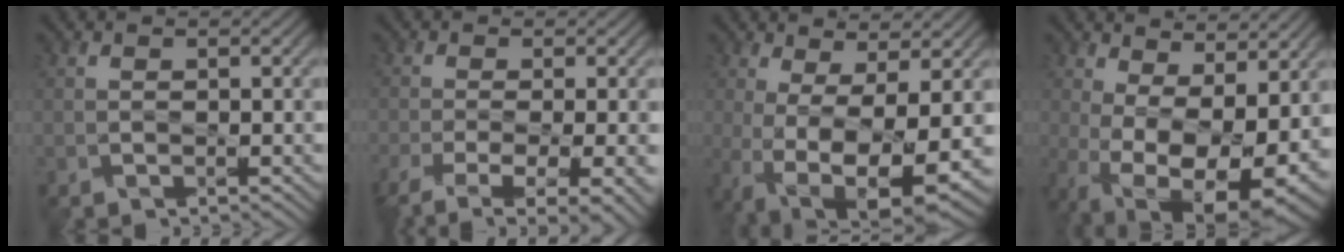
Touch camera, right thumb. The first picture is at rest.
{"total": 9.8, "force": [-5.0, 3.0, 7.8], "torque": [-0.144, -0.024, -0.070]}
{"total": 11.6, "force": [-3.4, 4.4, 10.2], "torque": [-0.203, -0.033, -0.039]}
{"total": 15.9, "force": [-2.1, 8.0, 13.6], "torque": [-0.231, -0.046, 0.006]}